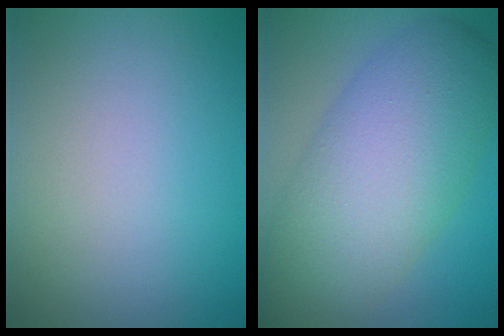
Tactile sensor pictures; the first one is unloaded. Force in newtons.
{"total": 10.0, "press": 10.0, "slide": 0.4}